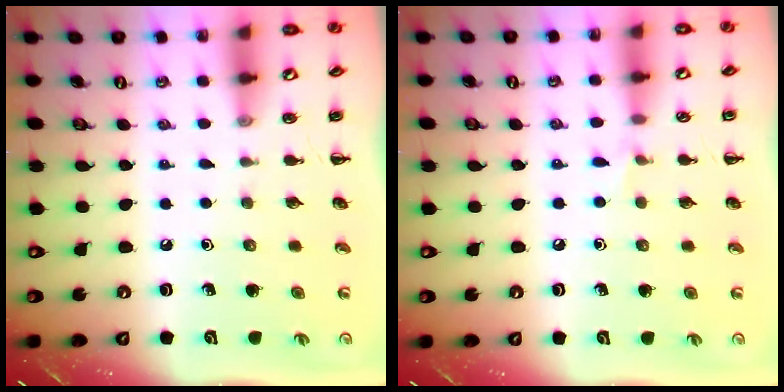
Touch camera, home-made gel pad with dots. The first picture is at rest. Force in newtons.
{"total": 3.5, "press": 3.3, "slide": 1.0}